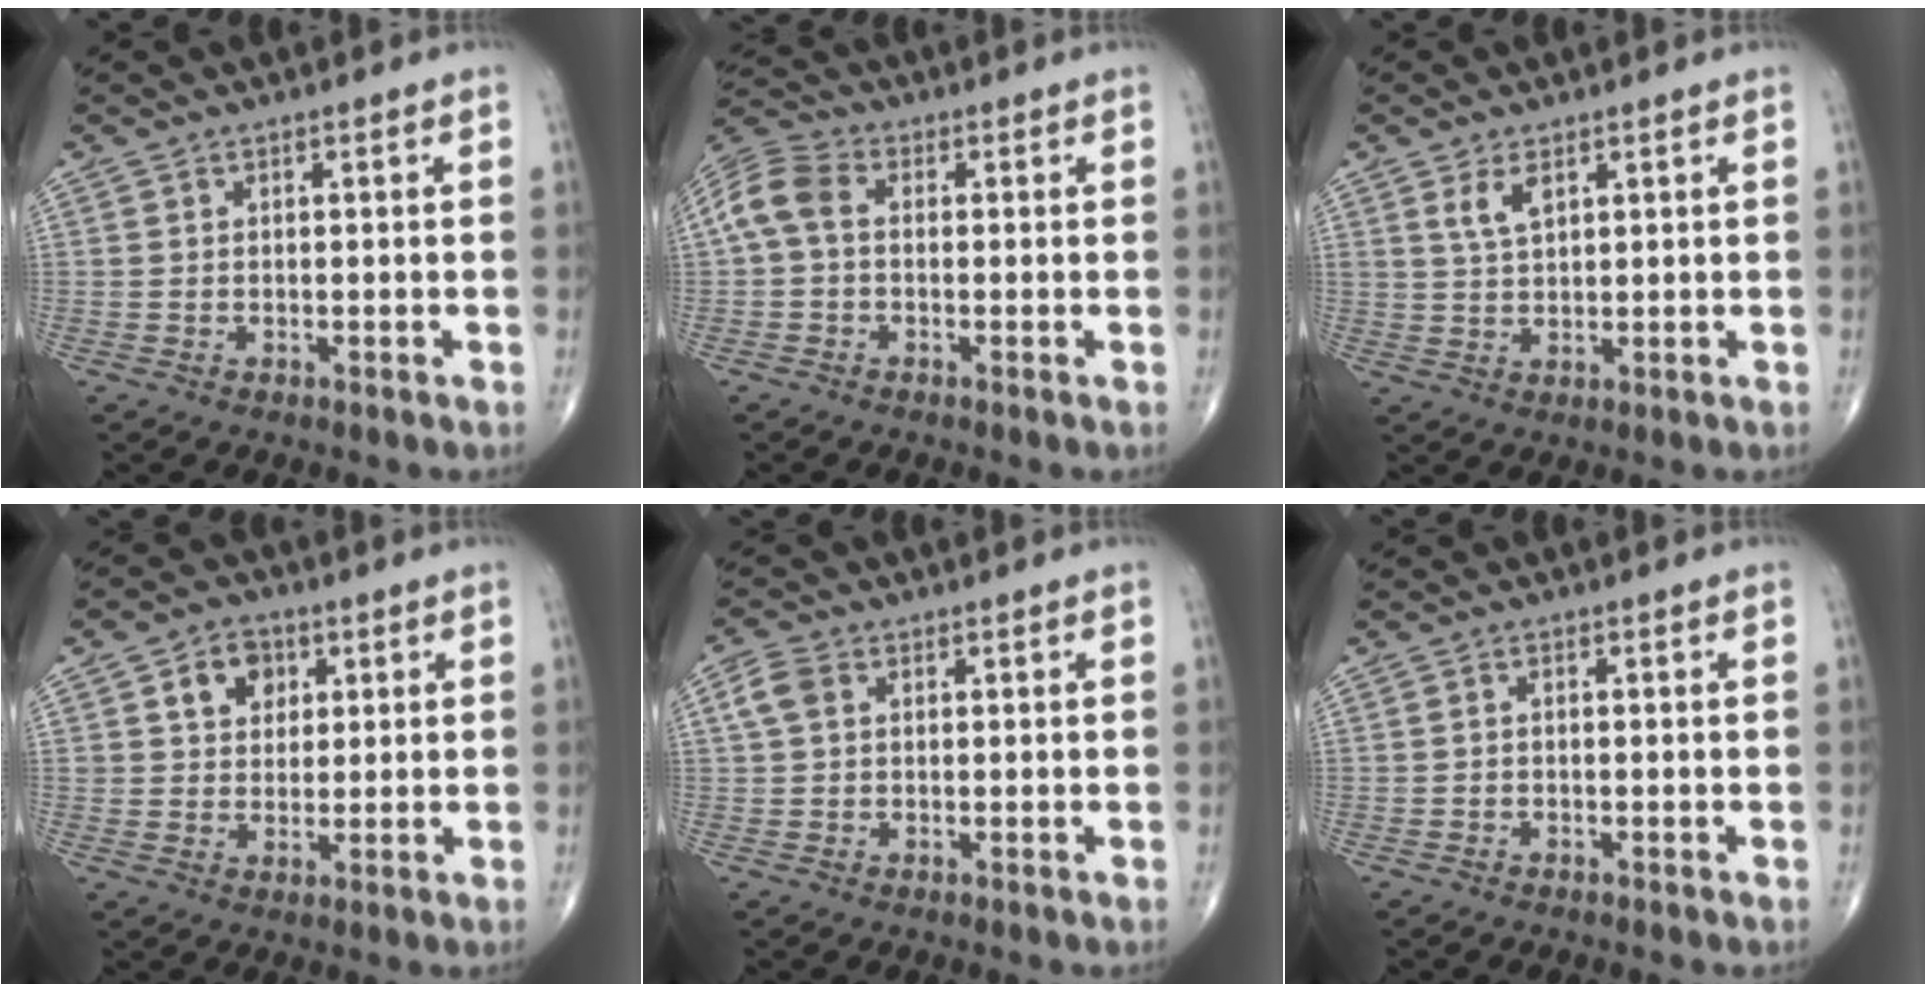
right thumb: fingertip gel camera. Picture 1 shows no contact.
{"total": 7.2, "force": [0.3, 4.8, 5.3], "torque": [-0.111, 0.023, -0.005]}
{"total": 3.9, "force": [2.1, 1.9, 2.7], "torque": [-0.046, -0.009, 0.045]}
{"total": 6.6, "force": [2.5, 5.2, 3.3], "torque": [-0.018, -0.005, 0.039]}
{"total": 3.8, "force": [1.0, 2.8, 2.4], "torque": [-0.053, 0.011, 0.018]}
{"total": 0.5, "force": [-0.1, 0.3, 0.4], "torque": [-0.006, 0.000, -0.006]}